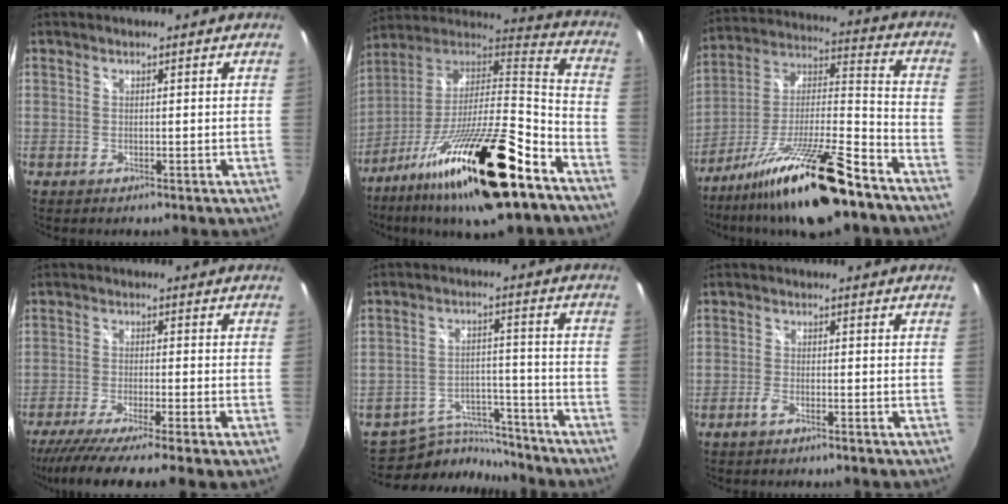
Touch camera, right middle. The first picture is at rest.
{"total": 29.5, "force": [-17.0, 6.8, 23.2], "torque": [-0.389, -0.034, -0.288]}
{"total": 22.3, "force": [-15.2, 4.1, 15.9], "torque": [-0.271, -0.014, -0.255]}
{"total": 10.1, "force": [-8.3, -1.2, 5.6], "torque": [-0.115, -0.043, -0.139]}
{"total": 10.5, "force": [-10.0, 2.9, 1.3], "torque": [-0.034, 0.014, -0.158]}
{"total": 2.1, "force": [-1.6, 0.4, 1.2], "torque": [-0.038, 0.001, -0.037]}